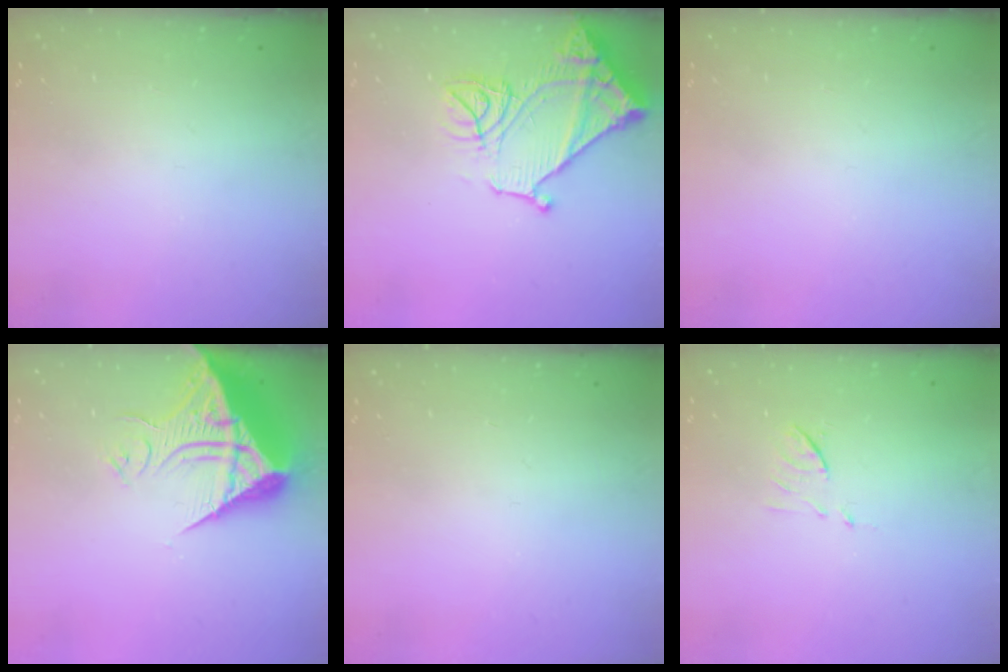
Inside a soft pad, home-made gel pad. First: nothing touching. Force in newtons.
{"total": 15.8, "press": 15.7, "slide": 1.5}
{"total": 0.0}
{"total": 13.9, "press": 13.9, "slide": 1.3}
{"total": 0.0}
{"total": 6.0, "press": 5.9, "slide": 0.6}